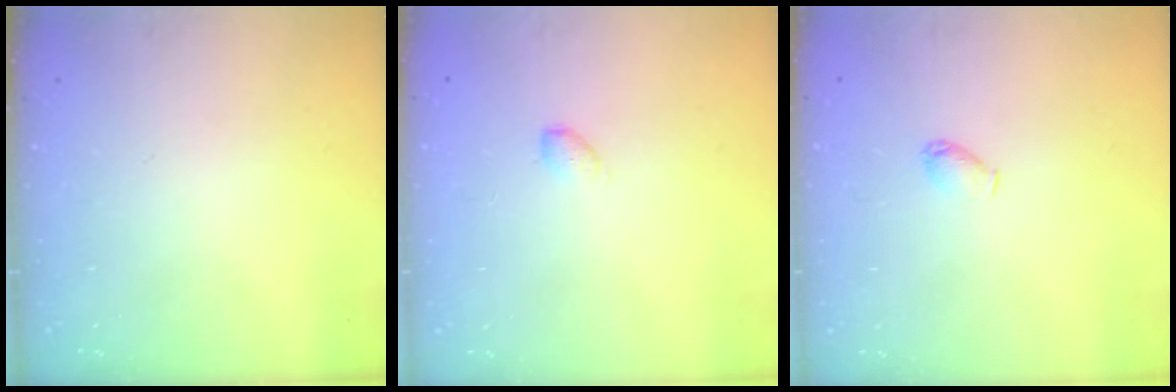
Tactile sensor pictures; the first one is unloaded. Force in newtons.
{"total": 4.5, "press": 4.5, "slide": 0.5}
{"total": 3.3, "press": 3.3, "slide": 0.6}